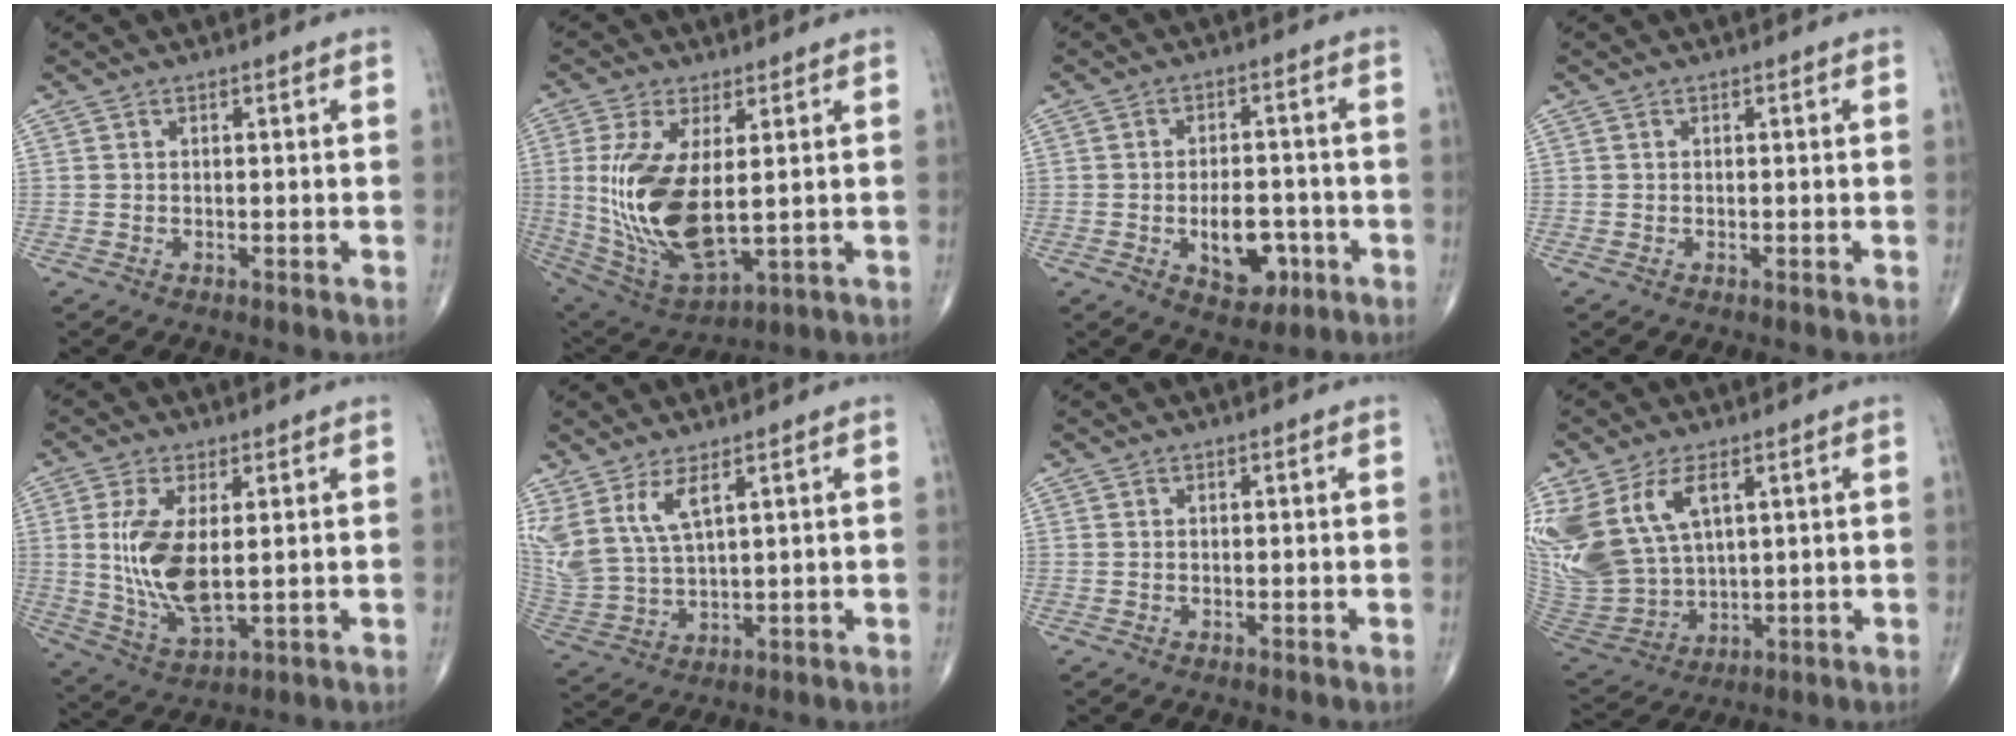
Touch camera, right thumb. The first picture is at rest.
{"total": 16.8, "force": [1.0, 7.3, 15.1], "torque": [-0.313, -0.023, 0.042]}
{"total": 8.7, "force": [-2.6, 5.2, 6.5], "torque": [-0.071, 0.017, -0.029]}
{"total": 0.0}
{"total": 11.6, "force": [1.2, 4.9, 10.4], "torque": [-0.217, -0.020, 0.037]}
{"total": 10.1, "force": [5.5, 3.7, 7.7], "torque": [-0.178, -0.027, 0.126]}
{"total": 0.0}
{"total": 16.1, "force": [6.3, 9.3, 11.6], "torque": [-0.248, -0.023, 0.142]}